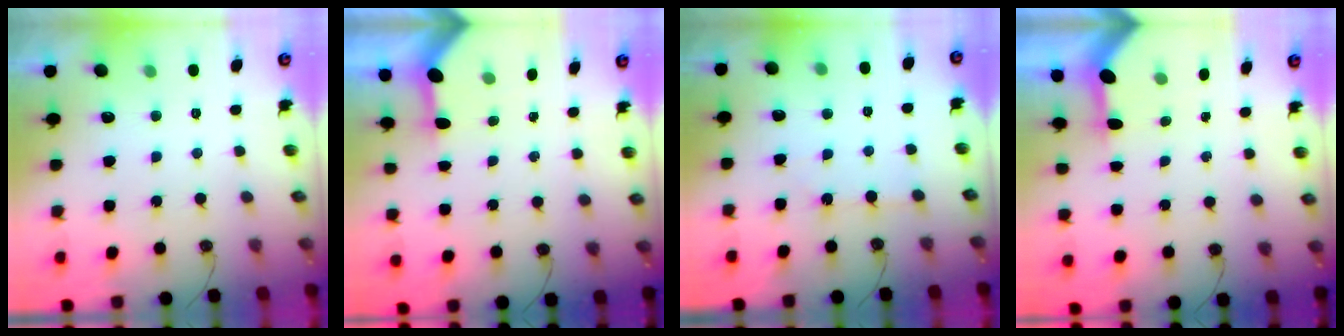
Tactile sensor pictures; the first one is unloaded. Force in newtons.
{"total": 3.4, "press": 3.4, "slide": 0.3}
{"total": 2.7, "press": 2.7, "slide": 0.4}
{"total": 3.3, "press": 3.3, "slide": 0.4}